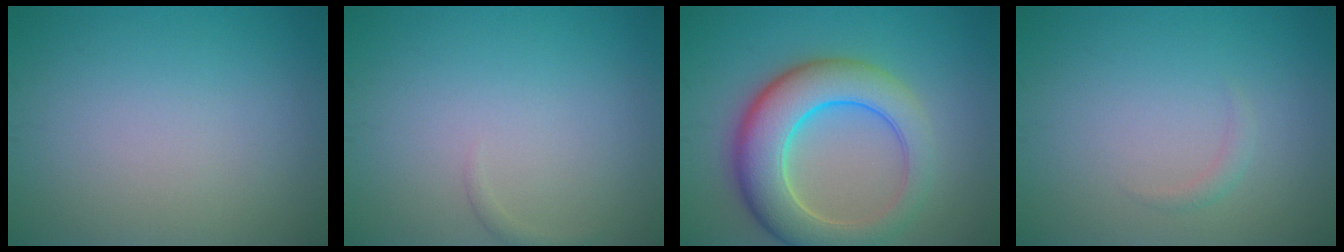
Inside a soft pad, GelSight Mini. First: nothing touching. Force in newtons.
{"total": 0.6, "press": 0.6, "slide": 0.1}
{"total": 8.6, "press": 8.6, "slide": 0.6}
{"total": 0.9, "press": 0.9, "slide": 0.1}